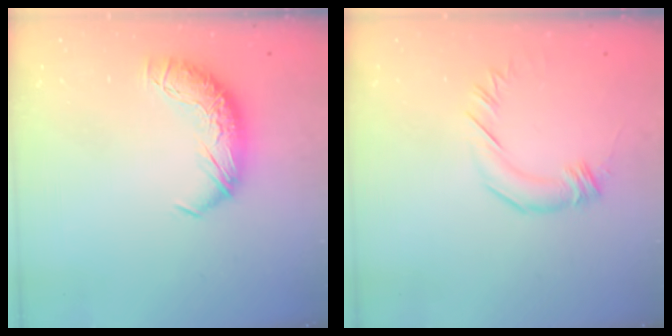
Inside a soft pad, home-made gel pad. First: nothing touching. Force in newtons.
{"total": 1.9, "press": 1.9, "slide": 0.4}